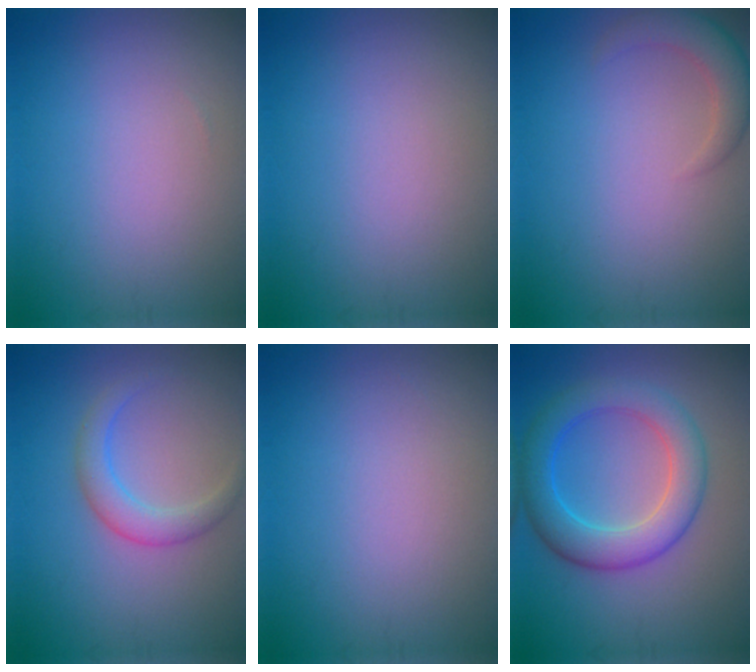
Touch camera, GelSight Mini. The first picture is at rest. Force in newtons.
{"total": 0.0}
{"total": 2.9, "press": 2.9, "slide": 0.3}
{"total": 2.8, "press": 2.8, "slide": 0.2}
{"total": 0.0}
{"total": 6.1, "press": 6.1, "slide": 0.1}